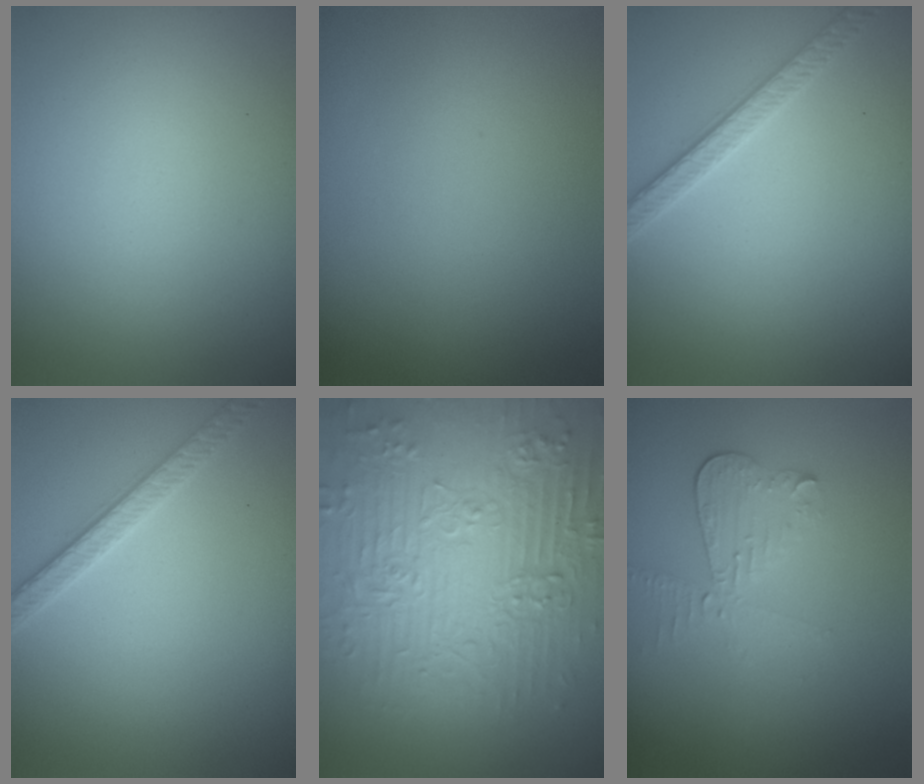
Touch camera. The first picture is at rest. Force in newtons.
{"total": 0.0}
{"total": 2.7, "press": 2.6, "slide": 0.6}
{"total": 2.7, "press": 2.6, "slide": 0.6}
{"total": 9.2, "press": 6.8, "slide": 6.2}
{"total": 3.0, "press": 2.6, "slide": 1.4}